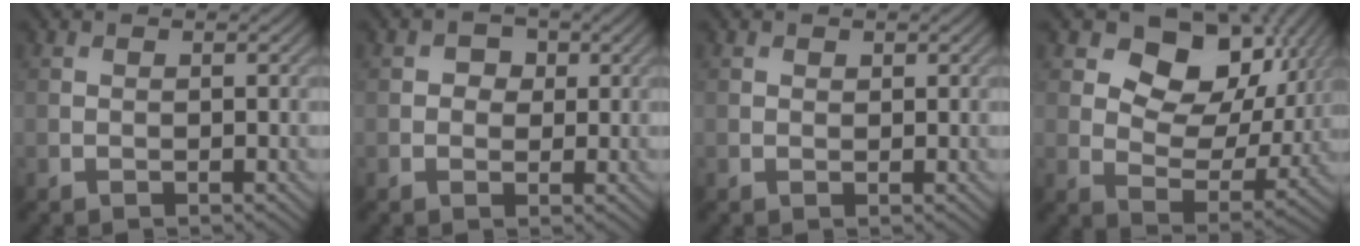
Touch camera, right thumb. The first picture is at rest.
{"total": 2.3, "force": [0.4, 2.0, 1.0], "torque": [-0.011, -0.002, 0.000]}
{"total": 0.5, "force": [0.4, 0.3, 0.1], "torque": [0.000, -0.003, 0.007]}
{"total": 12.0, "force": [5.2, 8.0, 7.3], "torque": [-0.122, 0.003, 0.077]}